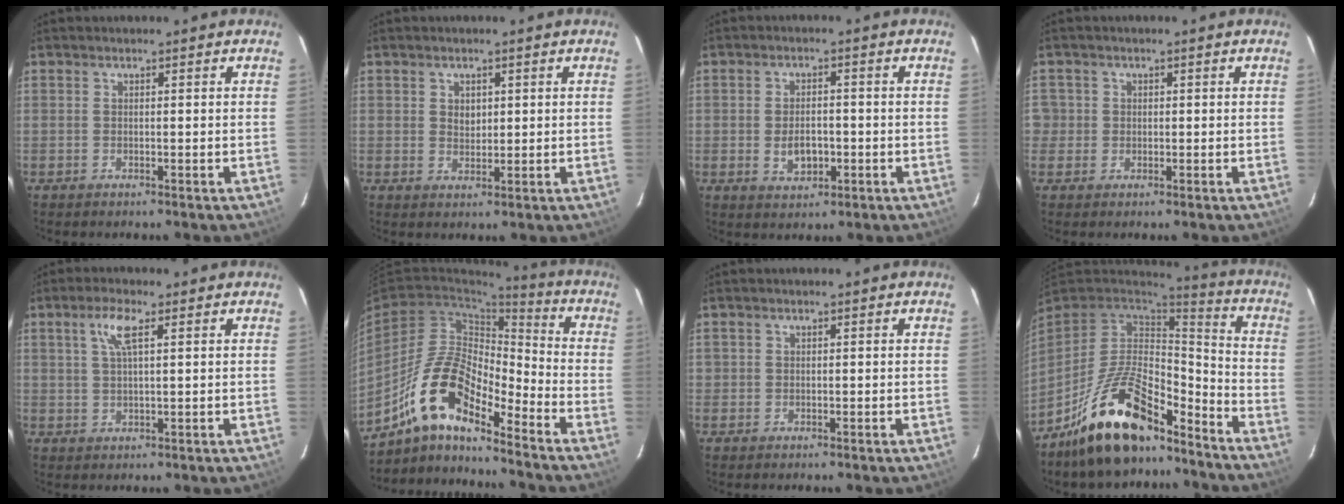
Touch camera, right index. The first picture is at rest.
{"total": 2.4, "force": [0.7, 1.9, 1.1], "torque": [-0.015, 0.004, 0.013]}
{"total": 4.8, "force": [-1.1, 3.1, 3.4], "torque": [-0.063, -0.001, -0.012]}
{"total": 2.7, "force": [-0.3, 2.7, 0.0], "torque": [0.009, 0.016, -0.003]}
{"total": 4.4, "force": [1.9, 1.1, 3.9], "torque": [-0.077, 0.007, 0.036]}
{"total": 13.9, "force": [-10.0, 3.9, 8.9], "torque": [-0.169, 0.008, -0.197]}
{"total": 0.6, "force": [0.0, 0.6, -0.1], "torque": [0.004, 0.001, -0.001]}
{"total": 19.2, "force": [-13.5, 7.0, 11.6], "torque": [-0.236, -0.002, -0.234]}